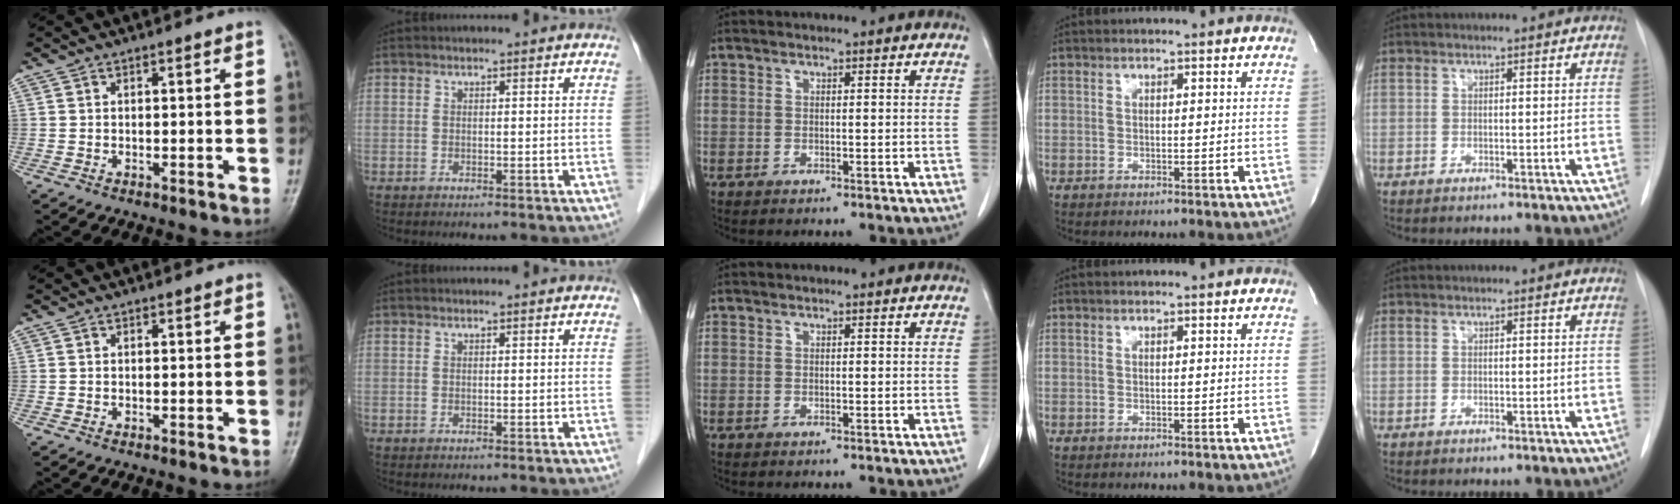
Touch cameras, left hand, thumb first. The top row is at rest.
{}